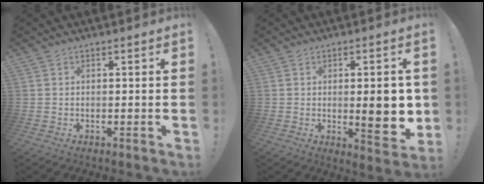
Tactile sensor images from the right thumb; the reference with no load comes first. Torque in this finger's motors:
{"motor_torque": [1.12, 2.50, 1.25, -0.75, 0.33]}